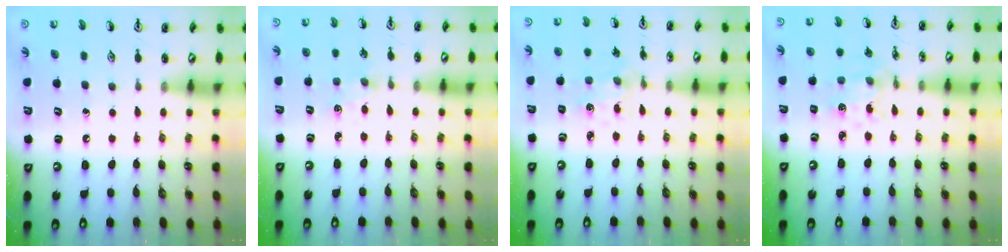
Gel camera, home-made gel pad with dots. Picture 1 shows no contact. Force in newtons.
{"total": 1.3, "press": 1.3, "slide": 0.2}
{"total": 2.1, "press": 2.1, "slide": 0.4}
{"total": 2.4, "press": 2.4, "slide": 0.5}